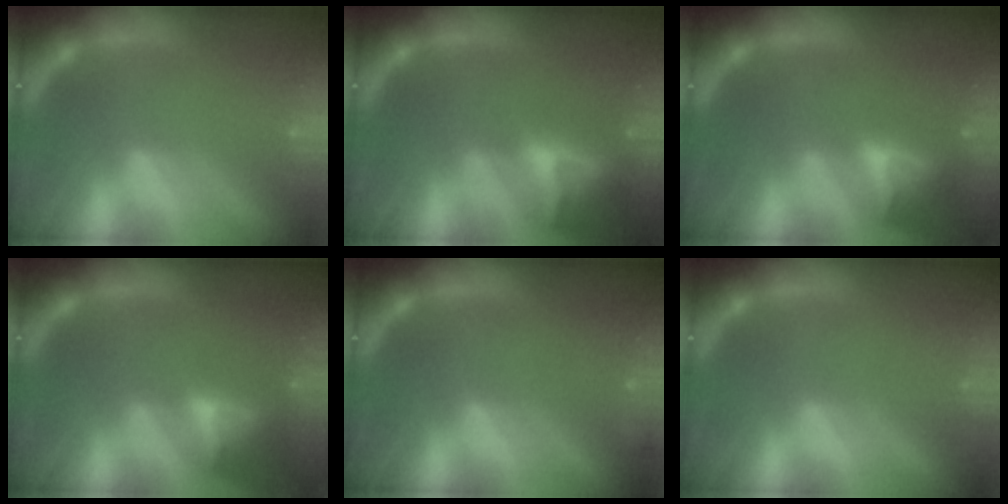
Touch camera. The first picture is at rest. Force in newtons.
{"total": 8.0}
{"total": 6.0}
{"total": 5.5}
{"total": 0.9}
{"total": 0.0}